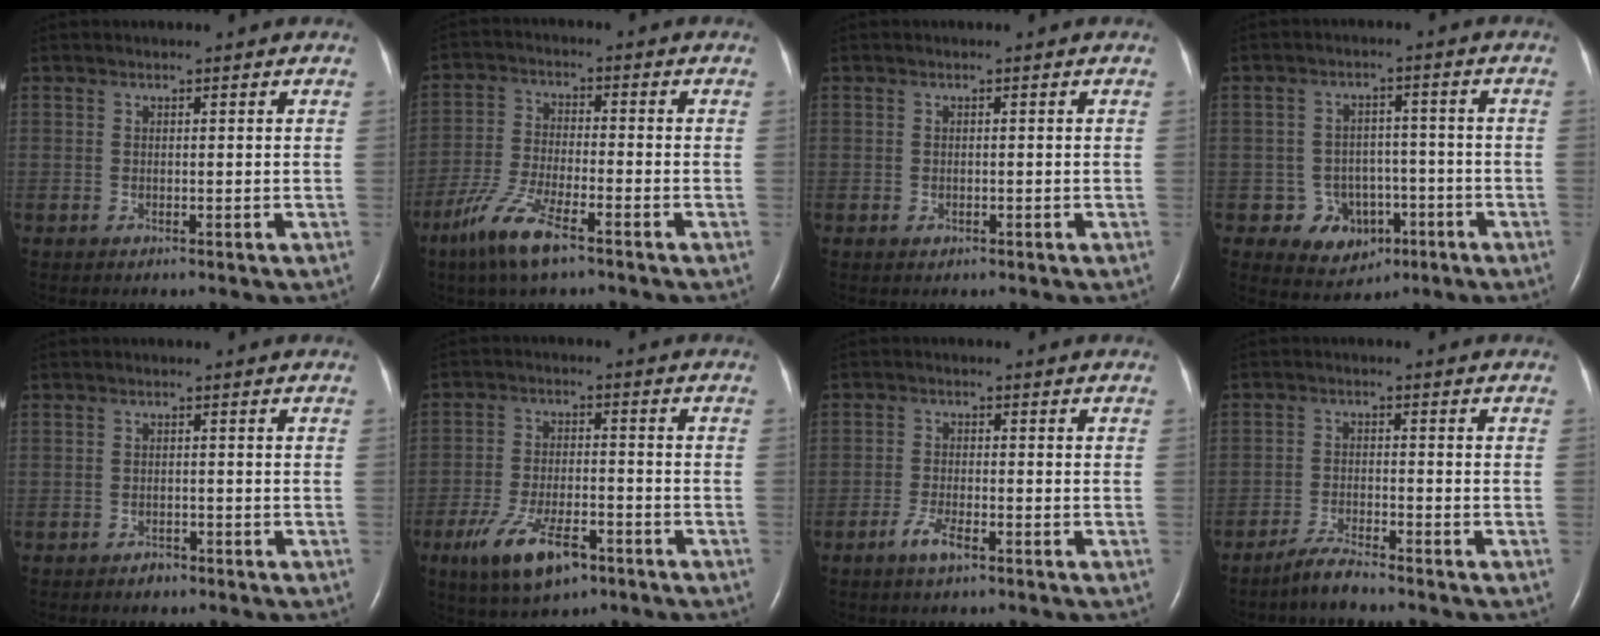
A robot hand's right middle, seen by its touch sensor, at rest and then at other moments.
{"total": 8.9, "force": [-5.8, 1.5, 6.6], "torque": [-0.145, -0.018, -0.113]}
{"total": 0.5, "force": [-0.2, 0.4, 0.2], "torque": [-0.006, 0.001, -0.002]}
{"total": 6.6, "force": [-2.6, 5.9, 1.5], "torque": [-0.017, 0.015, -0.027]}
{"total": 1.4, "force": [-1.2, 0.7, 0.3], "torque": [-0.010, 0.001, -0.018]}
{"total": 10.2, "force": [-5.9, 3.6, 7.4], "torque": [-0.148, -0.009, -0.098]}
{"total": 3.4, "force": [-2.2, 0.7, 2.5], "torque": [-0.055, -0.001, -0.043]}
{"total": 3.6, "force": [-3.3, 0.0, 1.3], "torque": [-0.033, -0.012, -0.065]}